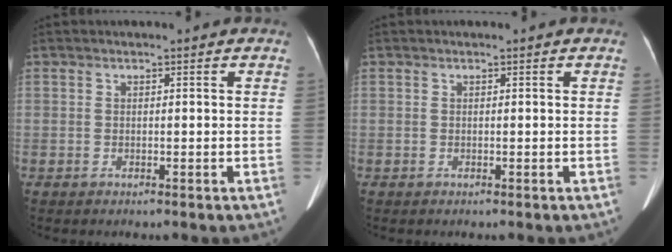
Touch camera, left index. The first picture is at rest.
{"total": 0.0}